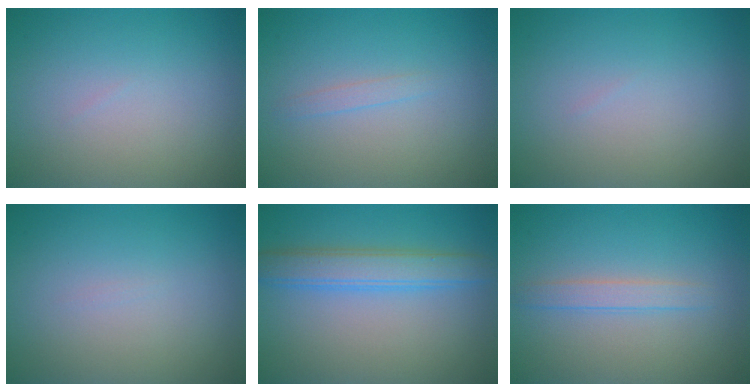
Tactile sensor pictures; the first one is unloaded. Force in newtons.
{"total": 0.8, "press": 0.8, "slide": 0.1}
{"total": 0.0}
{"total": 0.0}
{"total": 3.8, "press": 3.8, "slide": 0.1}
{"total": 1.7, "press": 1.7, "slide": 0.1}